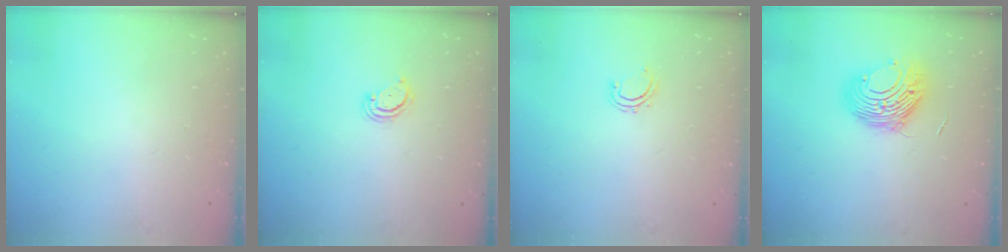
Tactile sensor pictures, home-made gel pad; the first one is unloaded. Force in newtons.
{"total": 3.5, "press": 3.5, "slide": 0.3}
{"total": 4.2, "press": 4.1, "slide": 0.9}
{"total": 11.1, "press": 11.1, "slide": 0.9}